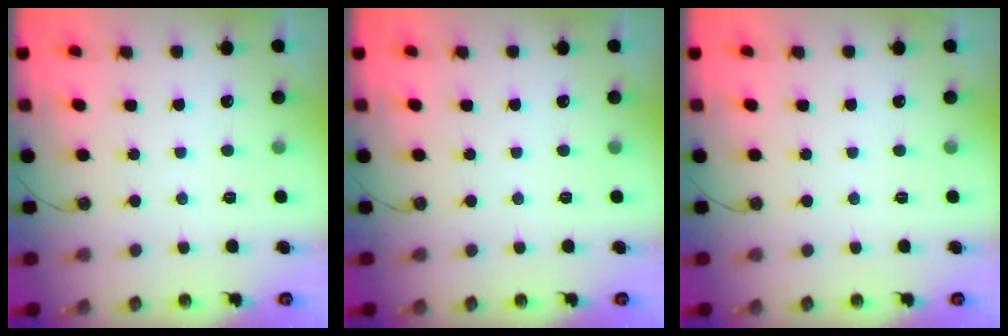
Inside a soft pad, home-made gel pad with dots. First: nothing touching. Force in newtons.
{"total": 0.0}
{"total": 0.0}